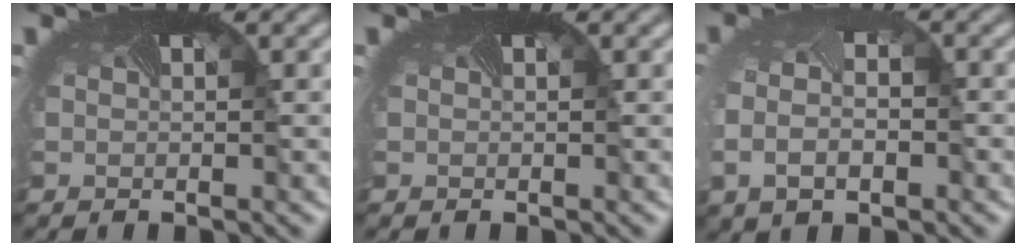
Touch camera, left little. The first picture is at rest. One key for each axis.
{"total": 0.0}
{"total": 4.5, "fx": -0.8, "fy": 2.9, "fz": 3.3, "tx": -0.085, "ty": -0.016, "tz": -0.010}